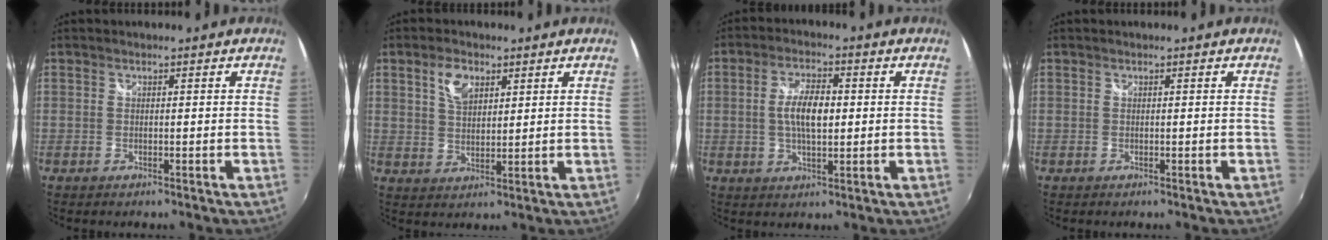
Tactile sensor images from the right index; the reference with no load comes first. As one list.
[{"total": 5.5, "force": [2.7, 3.2, 3.6], "torque": [-0.063, 0.010, 0.051]}, {"total": 7.1, "force": [0.2, 3.0, 6.4], "torque": [-0.121, 0.007, 0.005]}, {"total": 0.0}]